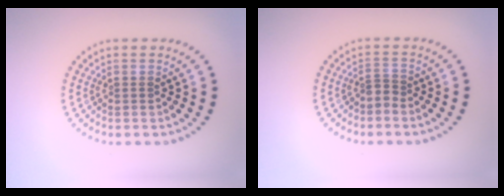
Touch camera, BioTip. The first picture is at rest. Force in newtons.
{"total": 1.0, "press": 0.6, "slide": 0.8}